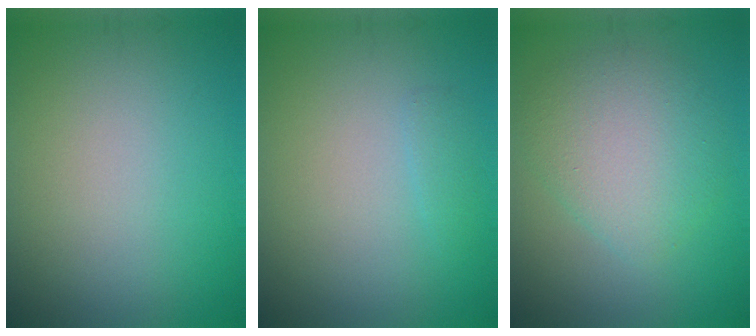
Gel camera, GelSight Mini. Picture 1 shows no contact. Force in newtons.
{"total": 0.8, "press": 0.8, "slide": 0.0}
{"total": 4.8, "press": 4.8, "slide": 0.2}